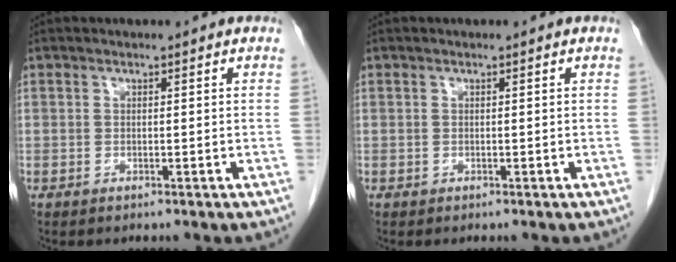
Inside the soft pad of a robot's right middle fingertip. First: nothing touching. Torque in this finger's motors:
{"motor_torque": [-0.16, -0.03, -0.01, 0.00]}